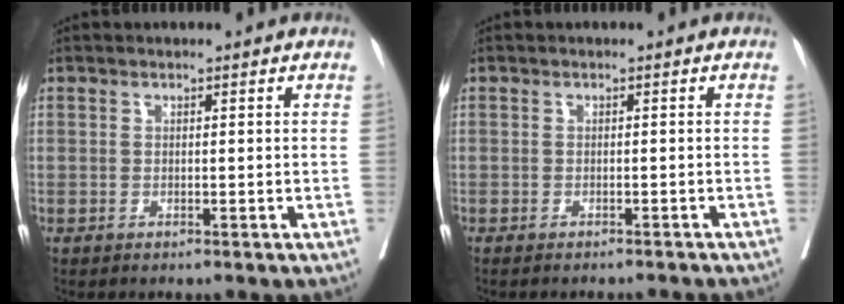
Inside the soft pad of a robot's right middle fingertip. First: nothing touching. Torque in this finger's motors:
{"motor_torque": [0.28, -0.35, 0.09, 0.02]}